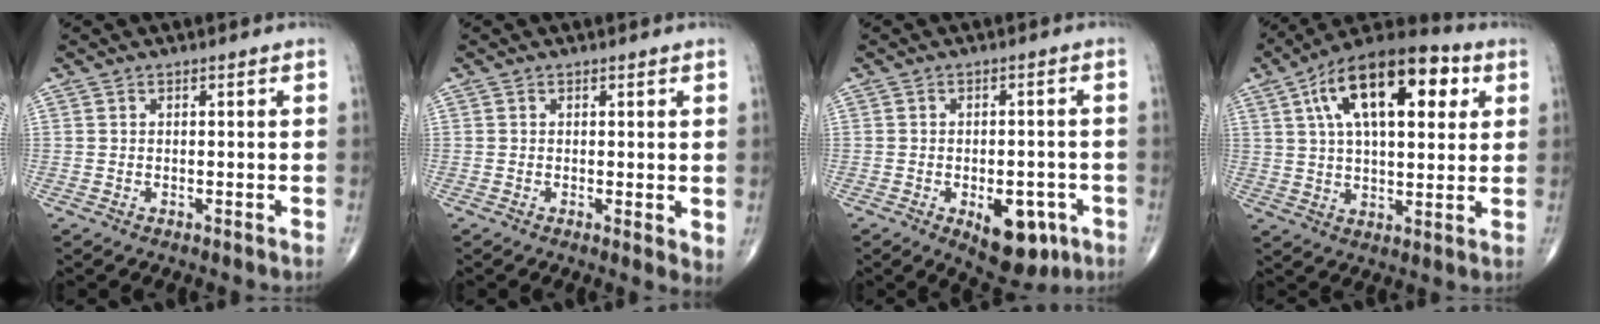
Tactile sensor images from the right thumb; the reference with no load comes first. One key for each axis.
{"total": 2.6, "fx": 0.3, "fy": 0.9, "fz": 2.4, "tx": -0.034, "ty": -0.010, "tz": 0.001}
{"total": 10.3, "fx": -4.2, "fy": 5.4, "fz": 7.6, "tx": -0.077, "ty": 0.011, "tz": -0.047}
{"total": 21.3, "fx": 7.4, "fy": 9.9, "fz": 17.3, "tx": -0.264, "ty": 0.009, "tz": 0.113}